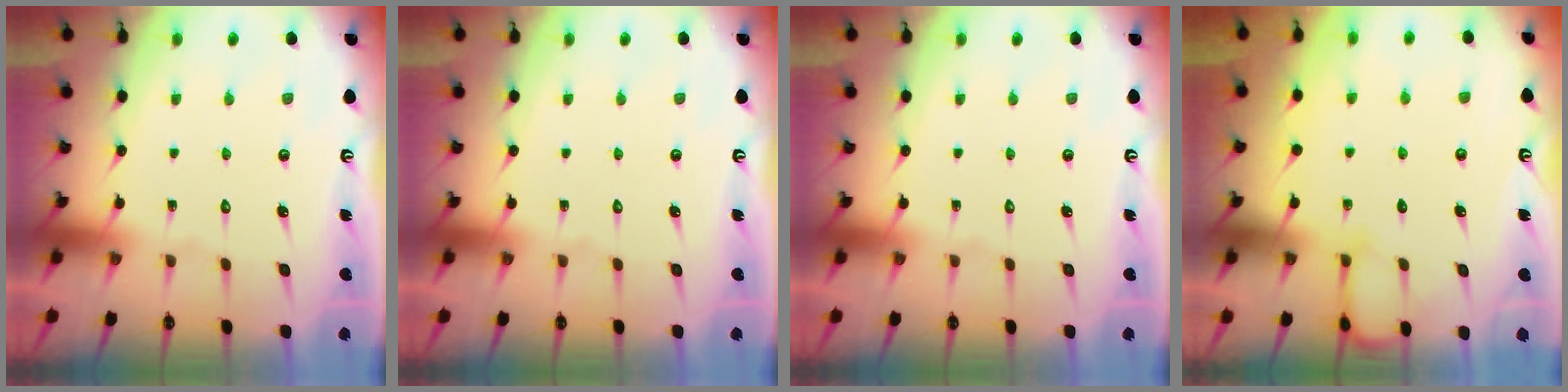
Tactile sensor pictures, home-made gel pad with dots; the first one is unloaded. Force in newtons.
{"total": 0.0}
{"total": 0.0}
{"total": 4.3, "press": 4.3, "slide": 0.4}